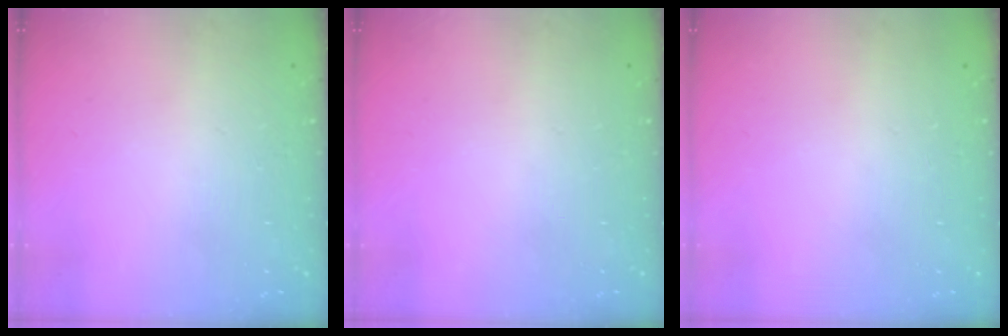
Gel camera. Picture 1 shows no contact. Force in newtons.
{"total": 0.0}
{"total": 0.0}